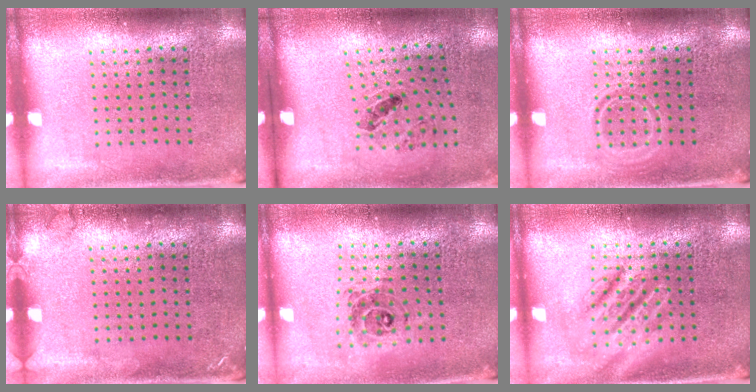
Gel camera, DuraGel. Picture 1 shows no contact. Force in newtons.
{"total": 1.2, "press": 0.7, "slide": 1.0}
{"total": 1.4, "press": 1.3, "slide": 0.4}
{"total": 0.8, "press": 0.8, "slide": 0.1}
{"total": 0.8, "press": 0.8, "slide": 0.1}
{"total": 2.7, "press": 2.7, "slide": 0.3}